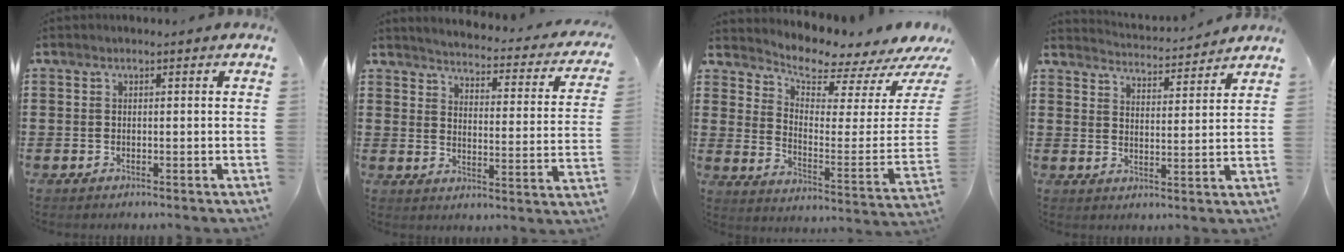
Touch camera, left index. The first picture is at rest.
{"total": 3.0, "force": [2.8, -0.5, 0.7], "torque": [-0.035, -0.034, 0.041]}
{"total": 5.1, "force": [4.9, 0.7, 1.4], "torque": [-0.045, -0.058, 0.076]}
{"total": 3.7, "force": [3.7, -0.6, 0.2], "torque": [-0.020, -0.030, 0.062]}